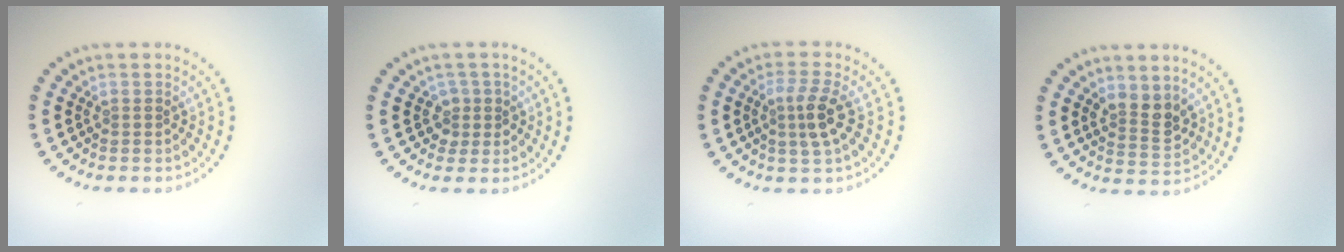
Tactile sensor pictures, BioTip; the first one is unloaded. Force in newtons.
{"total": 1.8, "press": 1.4, "slide": 1.1}
{"total": 2.9, "press": 2.6, "slide": 1.4}
{"total": 2.7, "press": 2.4, "slide": 1.1}